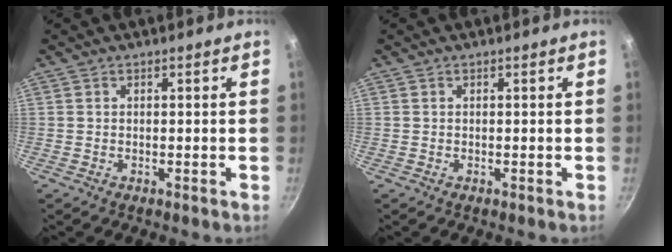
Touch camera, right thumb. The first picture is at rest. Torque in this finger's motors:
{"motor_torque": [-0.13, 0.12, -0.01, 0.01, 0.00]}